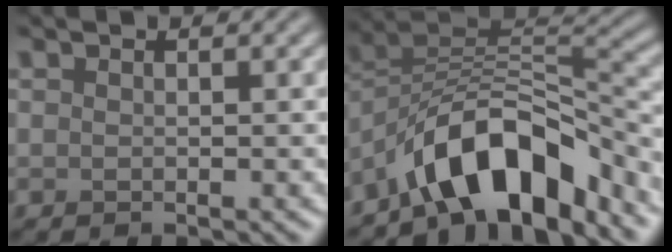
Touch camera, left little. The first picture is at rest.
{"total": 9.8, "force": [-6.6, 3.7, 6.2], "torque": [-0.085, 0.013, -0.121]}